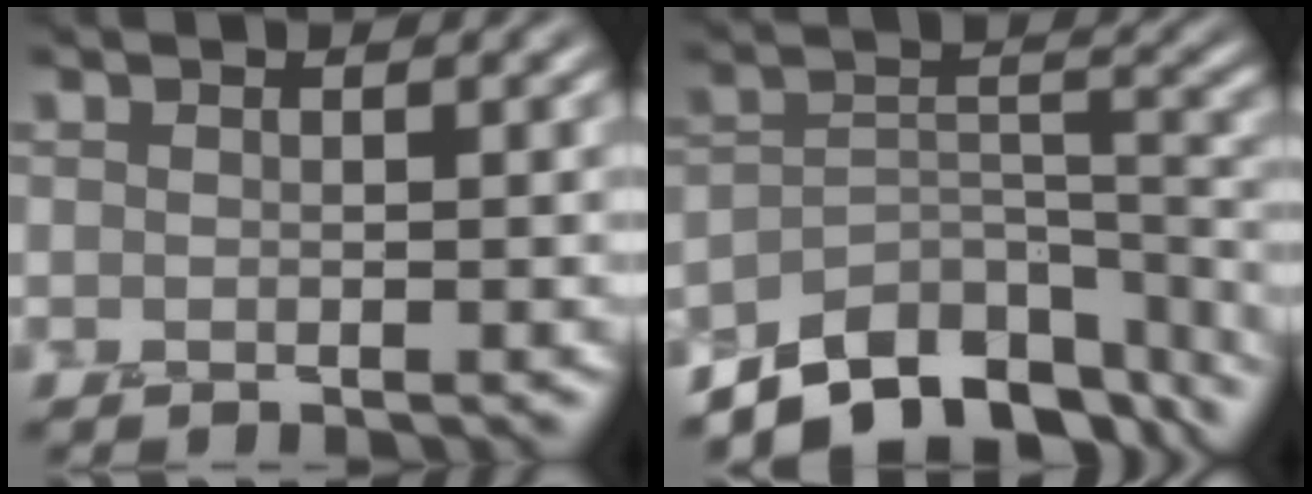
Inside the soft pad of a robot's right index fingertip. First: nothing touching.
{"total": 9.3, "force": [-7.3, 4.0, 4.1], "torque": [-0.066, -0.003, -0.120]}